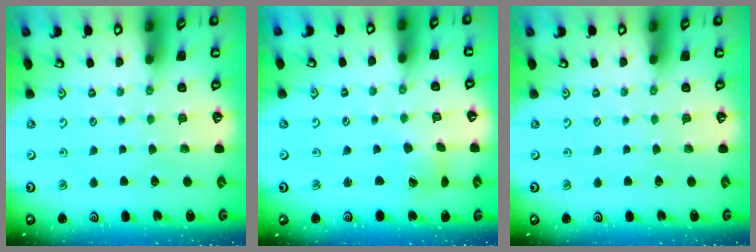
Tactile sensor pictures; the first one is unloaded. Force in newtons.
{"total": 2.8, "press": 2.7, "slide": 0.4}
{"total": 0.0}